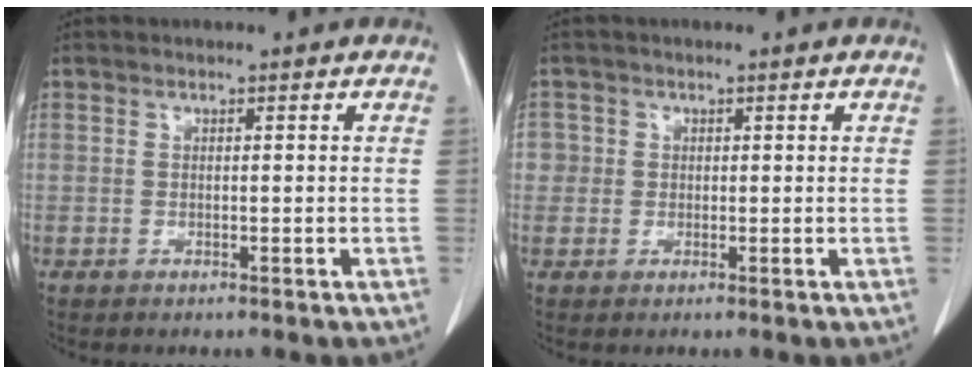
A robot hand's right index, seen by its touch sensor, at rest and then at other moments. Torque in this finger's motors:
{"motor_torque": [-0.03, 0.02, 0.01, 0.00]}